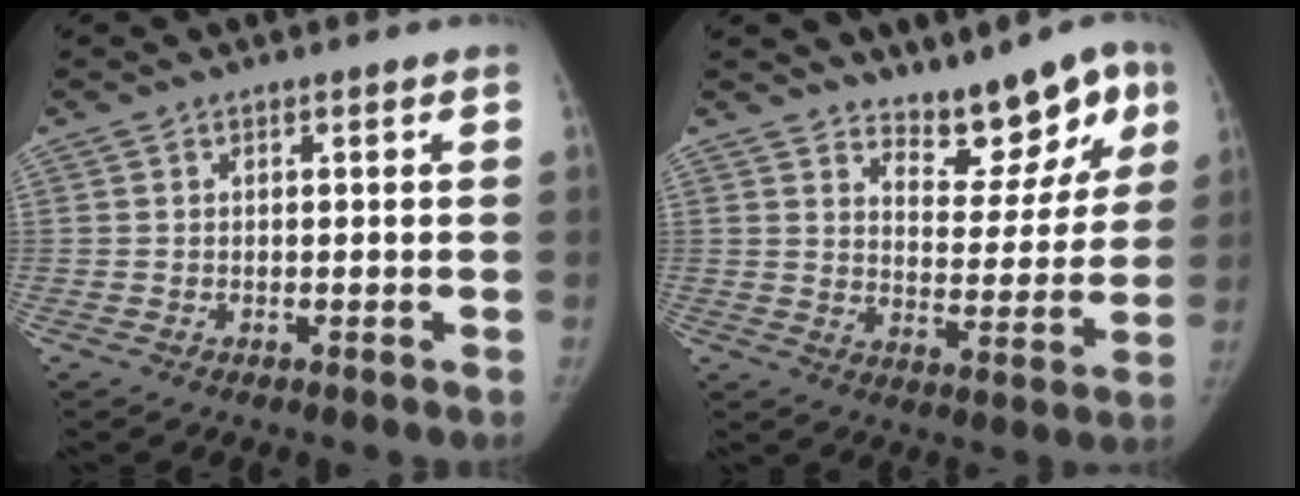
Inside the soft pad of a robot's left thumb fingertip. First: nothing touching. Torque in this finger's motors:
{"motor_torque": [0.14, 0.19, 0.43, -0.15, 0.02]}